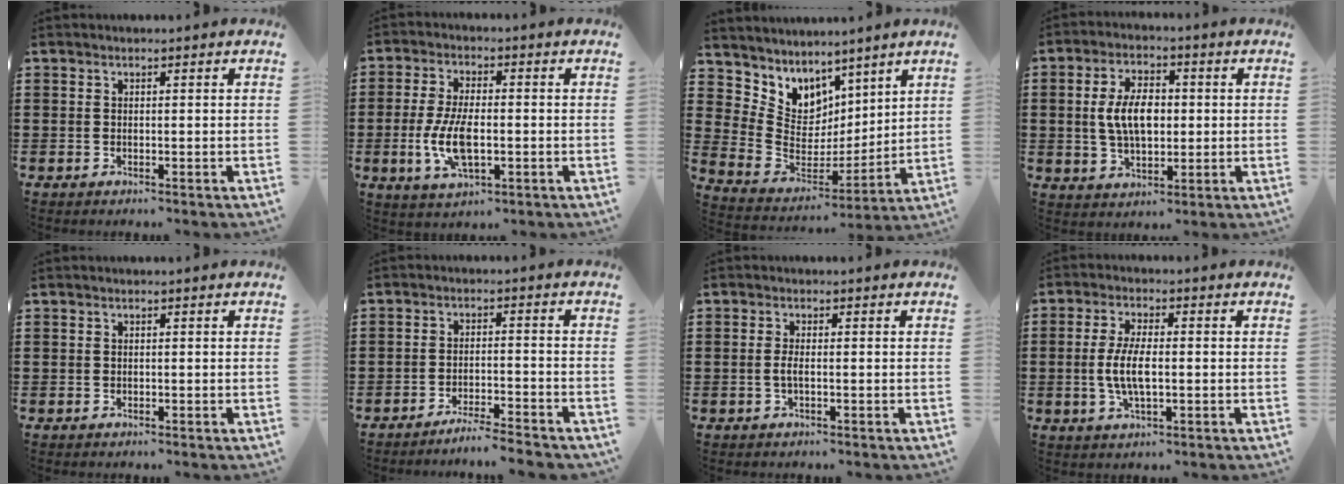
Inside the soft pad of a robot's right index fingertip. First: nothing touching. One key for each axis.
{"total": 7.9, "fx": -1.7, "fy": 3.5, "fz": 6.8, "tx": -0.151, "ty": -0.005, "tz": -0.034}
{"total": 6.4, "fx": 4.6, "fy": 4.2, "fz": -1.3, "tx": -0.033, "ty": -0.064, "tz": 0.086}
{"total": 7.5, "fx": 0.3, "fy": 4.2, "fz": 6.2, "tx": -0.135, "ty": 0.006, "tz": -0.004}
{"total": 0.0}
{"total": 3.8, "fx": -3.7, "fy": -0.4, "fz": 1.0, "tx": -0.020, "ty": -0.004, "tz": -0.074}
{"total": 1.9, "fx": -0.5, "fy": 0.3, "fz": 1.8, "tx": -0.048, "ty": -0.007, "tz": -0.014}
{"total": 6.1, "fx": -0.7, "fy": 2.1, "fz": 5.7, "tx": -0.128, "ty": -0.006, "tz": -0.022}